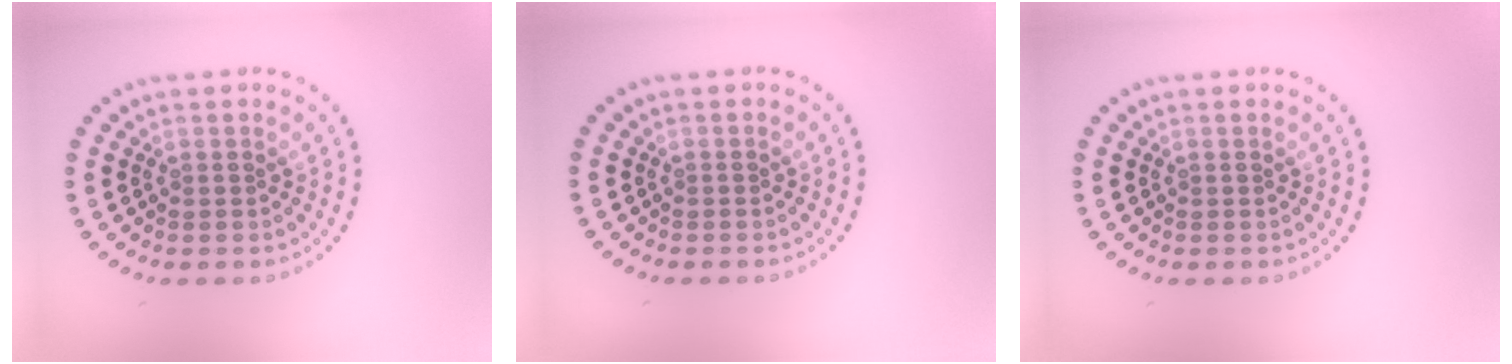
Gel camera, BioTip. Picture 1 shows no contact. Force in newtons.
{"total": 0.0}
{"total": 0.0}